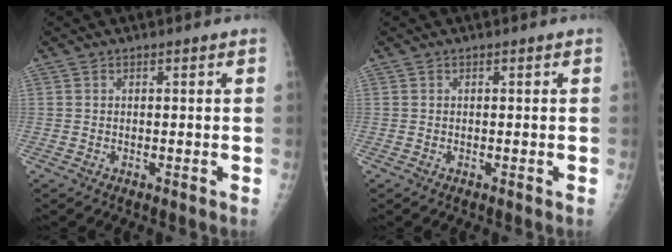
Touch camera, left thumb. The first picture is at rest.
{"total": 0.0}